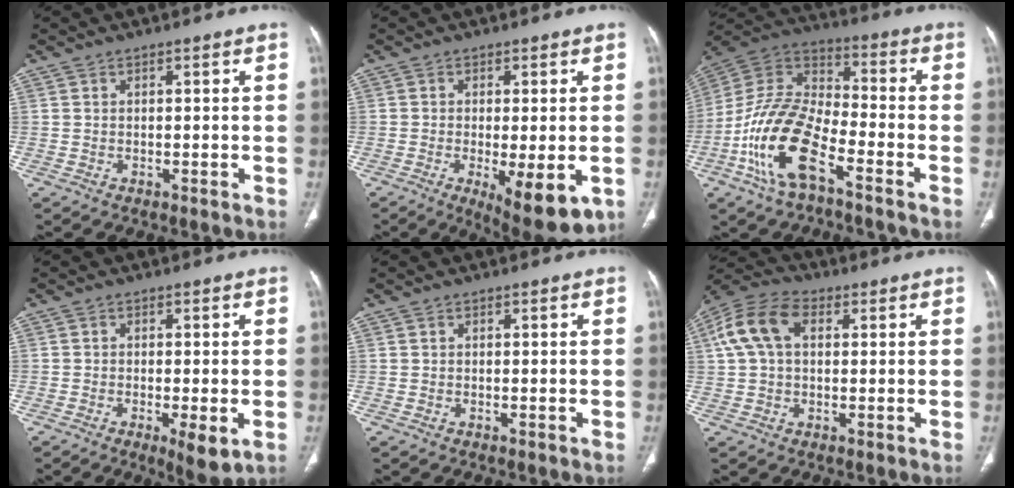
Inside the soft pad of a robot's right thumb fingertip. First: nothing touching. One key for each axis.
{"total": 11.0, "fx": -3.6, "fy": 3.6, "fz": 9.8, "tx": -0.142, "ty": -0.018, "tz": -0.045}
{"total": 17.0, "fx": -7.8, "fy": 7.3, "fz": 13.2, "tx": -0.261, "ty": 0.049, "tz": -0.155}
{"total": 5.8, "fx": -2.0, "fy": 1.6, "fz": 5.2, "tx": -0.083, "ty": -0.014, "tz": -0.032}
{"total": 0.0}
{"total": 10.9, "fx": 2.6, "fy": 7.0, "fz": 7.8, "tx": -0.162, "ty": 0.032, "tz": 0.042}